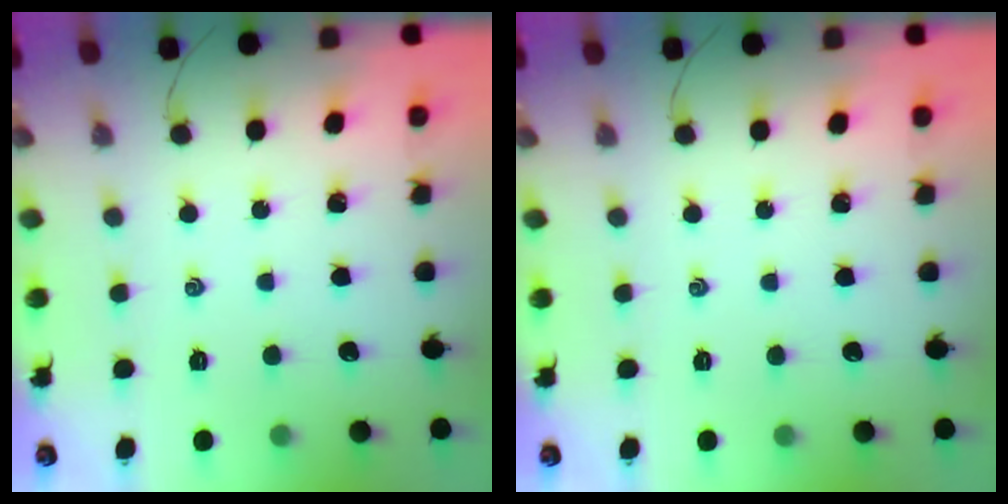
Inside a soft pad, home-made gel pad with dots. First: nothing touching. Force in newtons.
{"total": 0.0}